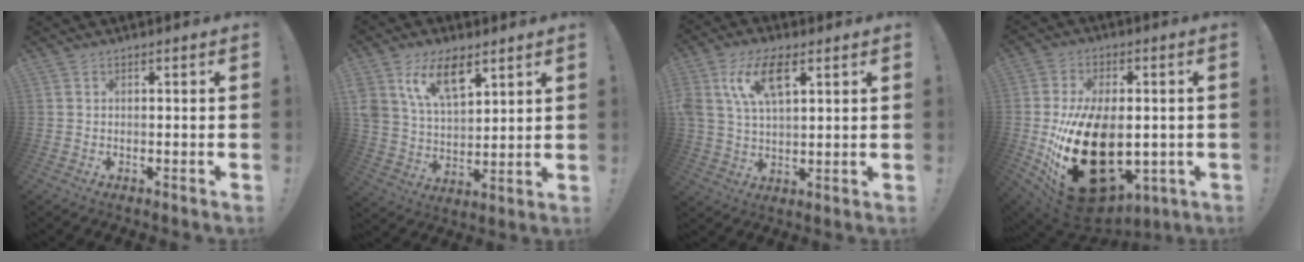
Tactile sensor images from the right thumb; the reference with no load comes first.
{"total": 13.8, "force": [8.1, 7.5, 8.2], "torque": [-0.162, -0.031, 0.153]}
{"total": 11.9, "force": [5.0, 6.0, 9.0], "torque": [-0.187, 0.002, 0.094]}
{"total": 28.9, "force": [-4.9, 17.7, 22.3], "torque": [-0.398, 0.020, -0.055]}